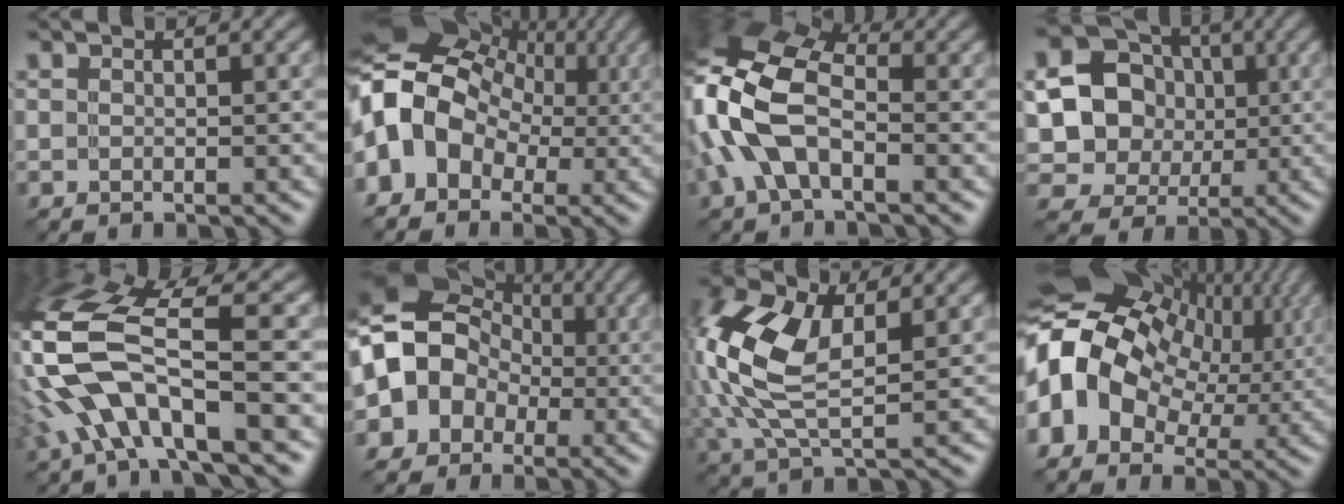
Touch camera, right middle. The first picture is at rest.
{"total": 14.6, "force": [0.8, 12.2, 7.9], "torque": [-0.154, 0.014, -0.020]}
{"total": 10.5, "force": [-1.0, 5.9, 8.6], "torque": [-0.216, 0.019, -0.039]}
{"total": 12.4, "force": [1.1, 11.5, 4.6], "torque": [-0.126, 0.030, -0.006]}
{"total": 10.4, "force": [-2.4, 4.0, 9.3], "torque": [-0.189, 0.013, -0.058]}
{"total": 9.4, "force": [-1.1, 8.0, 4.8], "torque": [-0.065, 0.006, -0.053]}
{"total": 10.5, "force": [1.9, 5.7, 8.6], "torque": [-0.217, 0.008, 0.034]}
{"total": 18.5, "force": [1.6, 14.1, 11.9], "torque": [-0.222, 0.011, 0.014]}